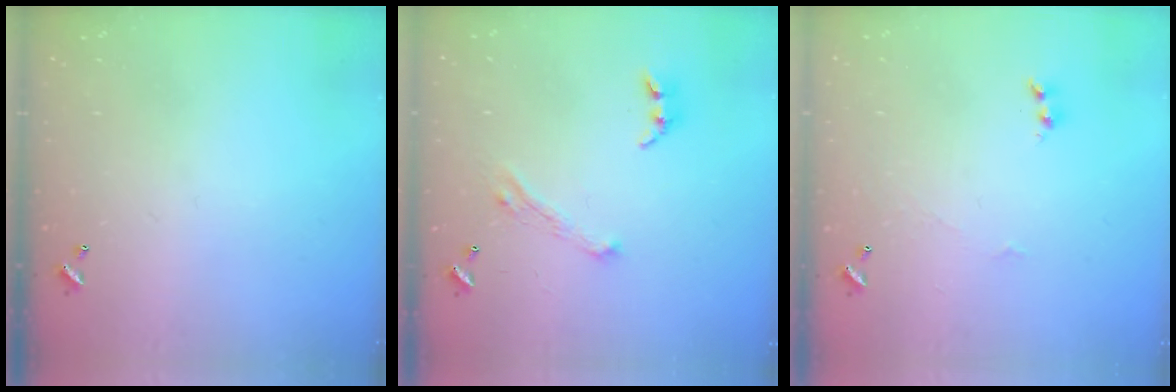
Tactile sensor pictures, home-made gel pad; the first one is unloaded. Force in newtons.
{"total": 4.1, "press": 4.0, "slide": 1.1}
{"total": 1.6, "press": 1.6, "slide": 0.2}